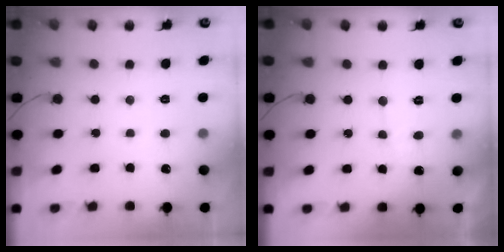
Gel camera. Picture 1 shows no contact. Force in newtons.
{"total": 4.6, "press": 4.6, "slide": 0.3}